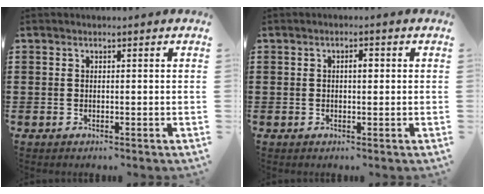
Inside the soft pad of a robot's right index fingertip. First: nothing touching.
{"total": 1.8, "force": [0.2, 0.6, 1.7], "torque": [-0.032, 0.005, 0.000]}